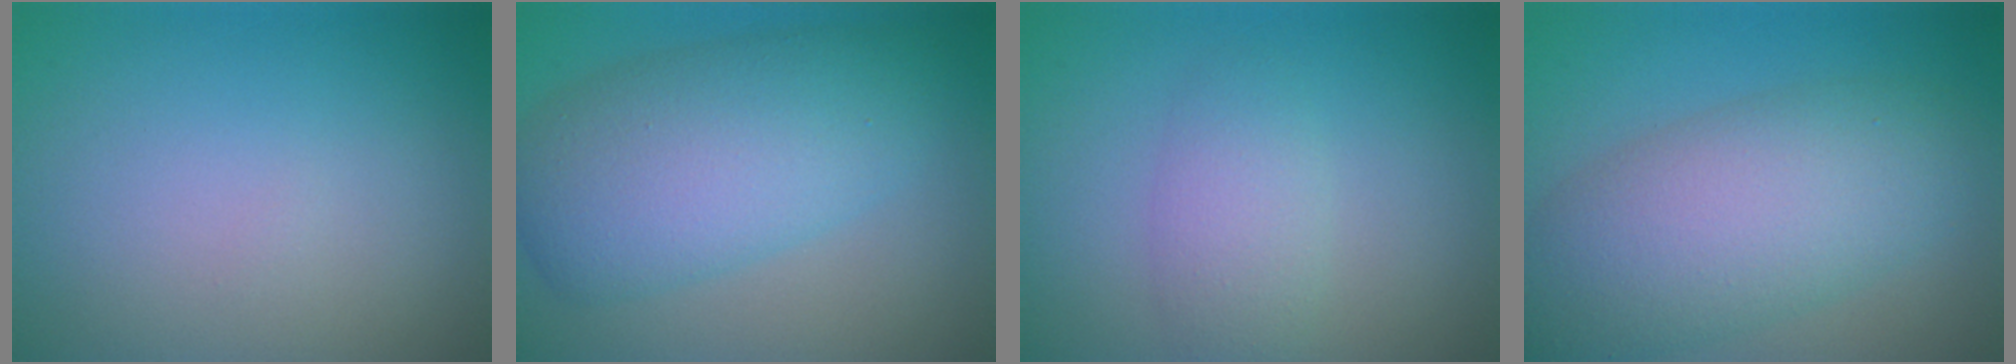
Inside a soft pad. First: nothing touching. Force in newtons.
{"total": 8.4, "press": 8.4, "slide": 0.2}
{"total": 2.8, "press": 2.8, "slide": 0.1}
{"total": 8.3, "press": 8.2, "slide": 0.7}